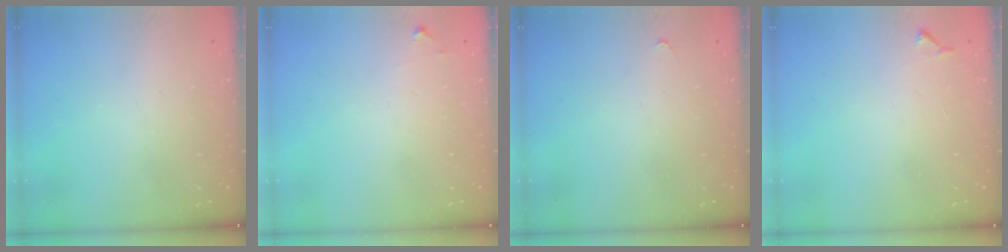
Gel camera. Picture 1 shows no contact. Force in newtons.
{"total": 5.0, "press": 5.0, "slide": 0.7}
{"total": 2.8, "press": 2.8, "slide": 0.4}
{"total": 4.4, "press": 4.4, "slide": 0.7}